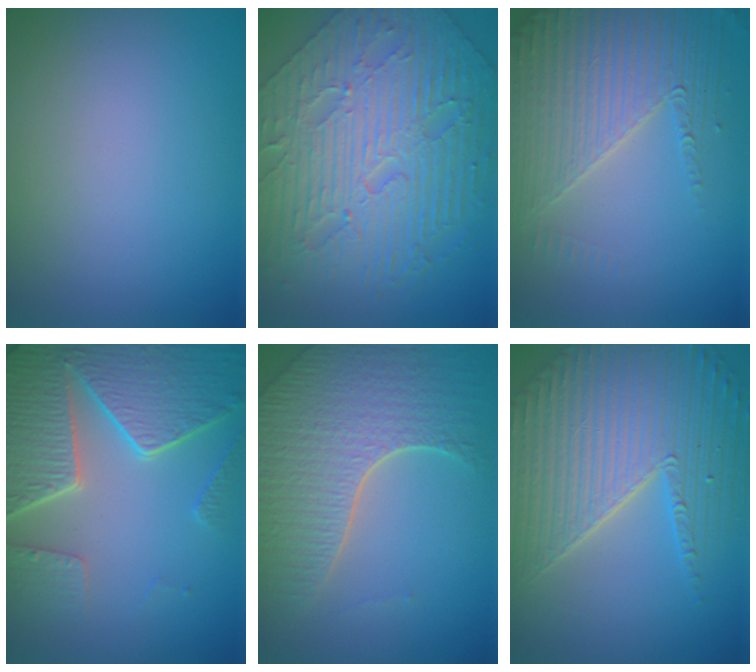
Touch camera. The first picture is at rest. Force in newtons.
{"total": 10.4, "press": 7.1, "slide": 7.6}
{"total": 4.8, "press": 4.3, "slide": 2.2}
{"total": 8.4, "press": 6.0, "slide": 5.8}
{"total": 7.6, "press": 5.3, "slide": 5.5}
{"total": 7.6, "press": 5.8, "slide": 4.9}